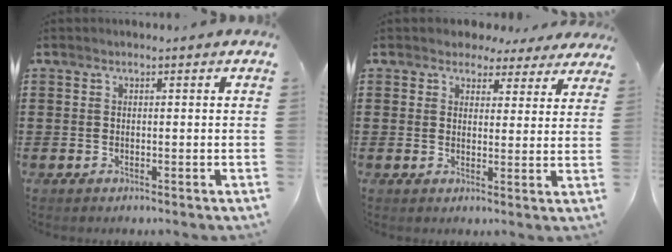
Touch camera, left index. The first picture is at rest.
{"total": 3.6, "force": [3.0, 1.9, 0.5], "torque": [-0.019, -0.004, 0.055]}